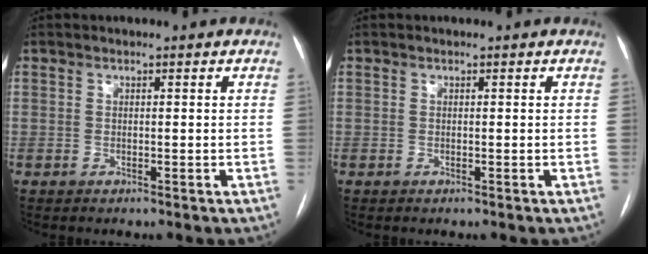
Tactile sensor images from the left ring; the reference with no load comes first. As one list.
[{"total": 0.0}]